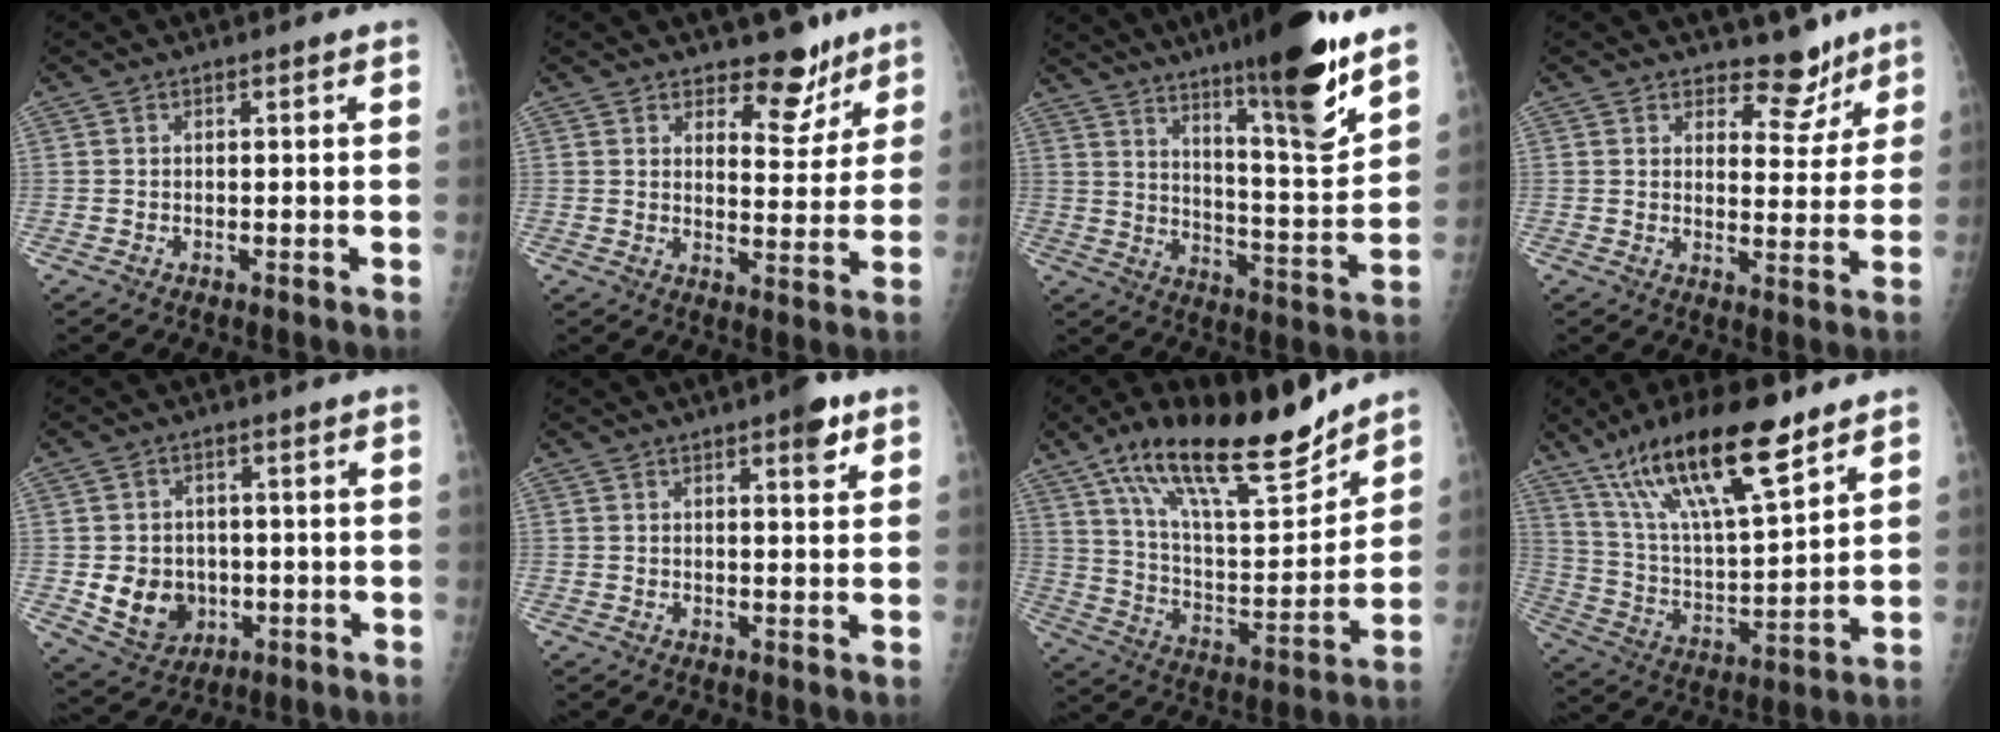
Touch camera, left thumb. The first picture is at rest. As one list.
[{"total": 7.7, "force": [6.0, 3.8, 2.9], "torque": [-0.004, -0.043, 0.090]}, {"total": 19.8, "force": [13.3, 2.4, 14.4], "torque": [-0.189, -0.082, 0.212]}, {"total": 6.4, "force": [5.3, 3.3, 1.4], "torque": [0.012, -0.042, 0.078]}, {"total": 8.9, "force": [-1.2, 7.6, 4.4], "torque": [-0.043, -0.001, -0.003]}, {"total": 4.4, "force": [2.6, 1.3, 3.3], "torque": [-0.037, -0.011, 0.031]}, {"total": 23.9, "force": [17.1, 7.2, 15.0], "torque": [-0.217, -0.064, 0.294]}, {"total": 21.5, "force": [13.9, 5.7, 15.3], "torque": [-0.259, -0.048, 0.259]}]